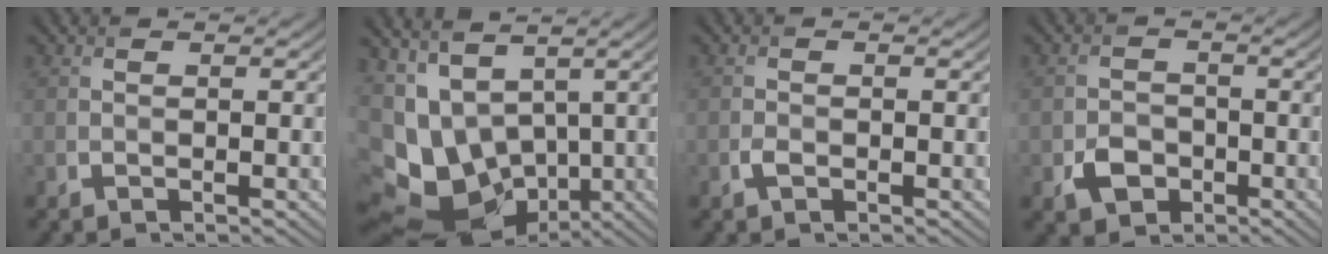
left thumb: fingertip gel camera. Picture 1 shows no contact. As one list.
[{"total": 12.9, "force": [-0.7, 9.3, 8.9], "torque": [-0.200, -0.024, 0.023]}, {"total": 1.1, "force": [-0.5, 0.6, 0.8], "torque": [-0.017, -0.001, -0.010]}, {"total": 3.5, "force": [-1.6, 2.7, 1.5], "torque": [-0.029, -0.005, -0.033]}]